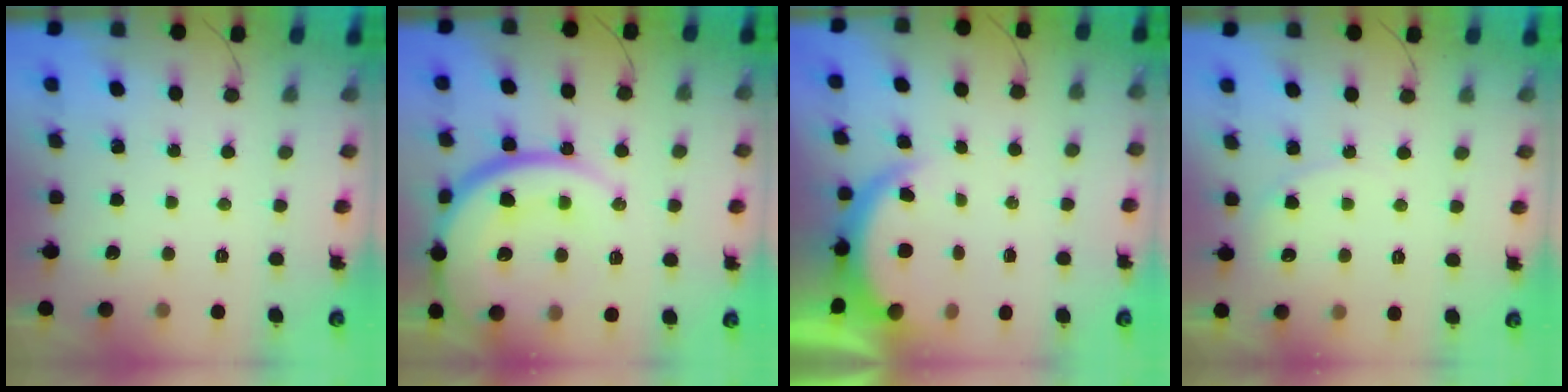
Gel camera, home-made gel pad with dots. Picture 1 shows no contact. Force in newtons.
{"total": 25.1, "press": 24.6, "slide": 4.7}
{"total": 5.1, "press": 5.0, "slide": 0.9}
{"total": 3.8, "press": 3.8, "slide": 0.3}